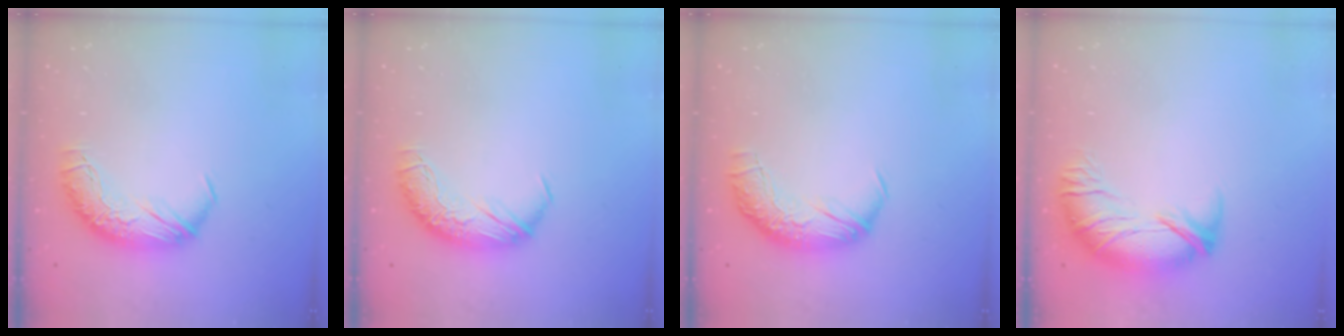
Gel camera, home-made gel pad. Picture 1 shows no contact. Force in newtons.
{"total": 0.0}
{"total": 2.4, "press": 1.1, "slide": 2.1}
{"total": 3.3, "press": 2.5, "slide": 2.2}